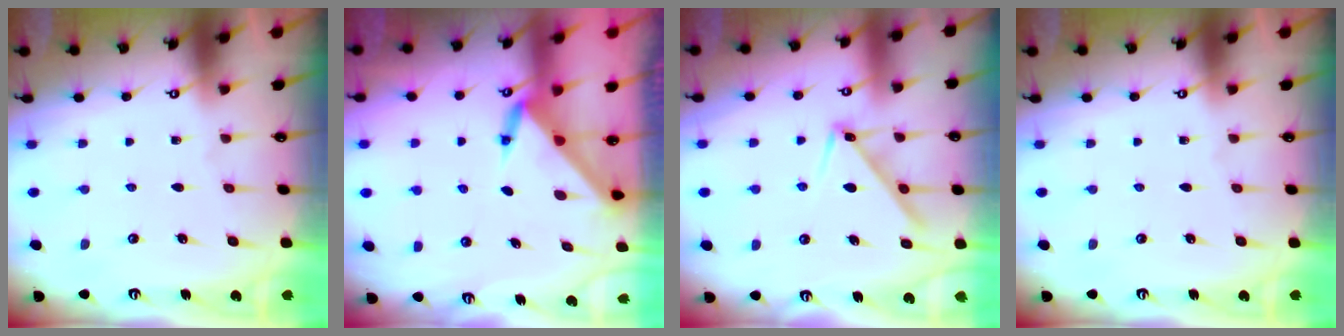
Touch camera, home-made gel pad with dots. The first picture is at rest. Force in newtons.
{"total": 3.4, "press": 3.4, "slide": 0.1}
{"total": 9.7, "press": 9.7, "slide": 0.1}
{"total": 0.0}